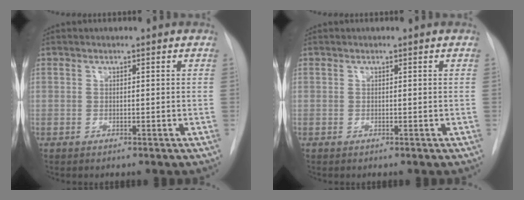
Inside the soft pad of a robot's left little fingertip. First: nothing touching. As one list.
[{"total": 0.0}]